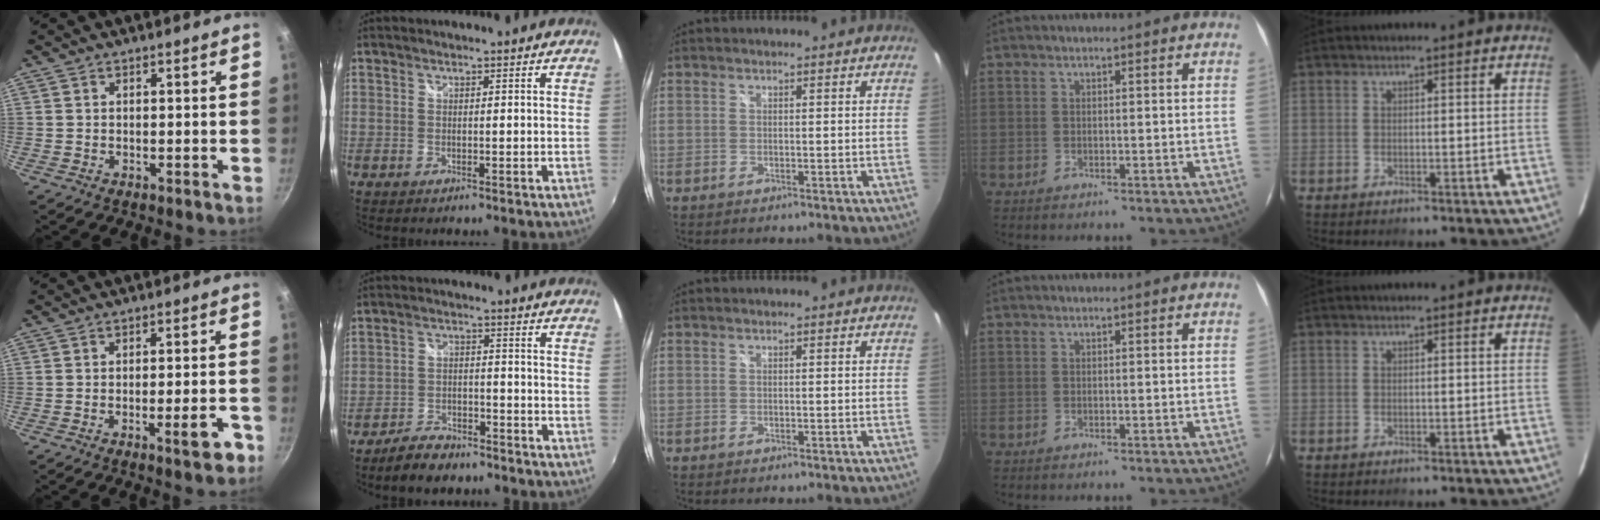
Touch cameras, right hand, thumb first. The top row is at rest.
{"thumb": {"total": 5.7, "force": [-2.8, 1.3, 4.8], "torque": [-0.049, 0.019, -0.032]}, "index": {"total": 7.1, "force": [-5.8, 3.1, 2.7], "torque": [-0.078, 0.006, -0.094]}}